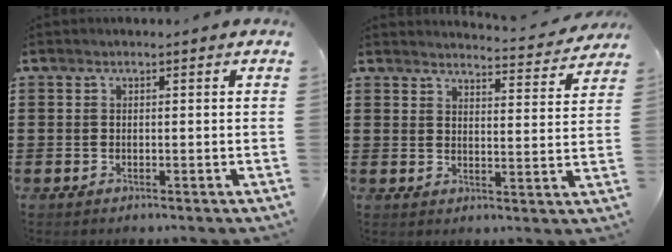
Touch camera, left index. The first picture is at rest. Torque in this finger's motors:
{"motor_torque": [1.07, -1.07, 0.24, 0.07]}